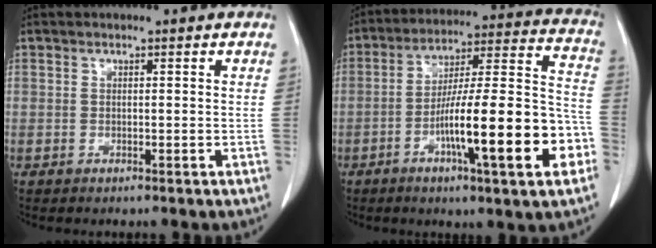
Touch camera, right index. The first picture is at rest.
{"total": 20.6, "force": [-7.3, 2.0, 19.2], "torque": [-0.266, 0.010, -0.110]}